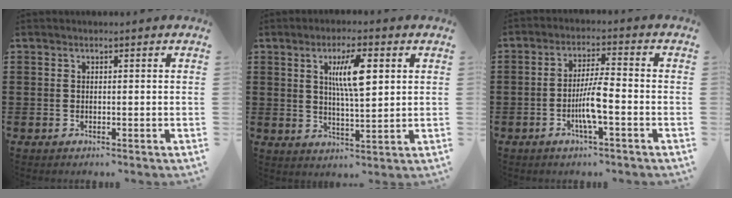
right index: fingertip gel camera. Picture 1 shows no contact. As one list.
[{"total": 7.6, "force": [2.4, 2.0, 6.9], "torque": [-0.132, 0.006, 0.036]}, {"total": 5.6, "force": [-1.9, 0.6, 5.2], "torque": [-0.104, -0.006, -0.040]}]